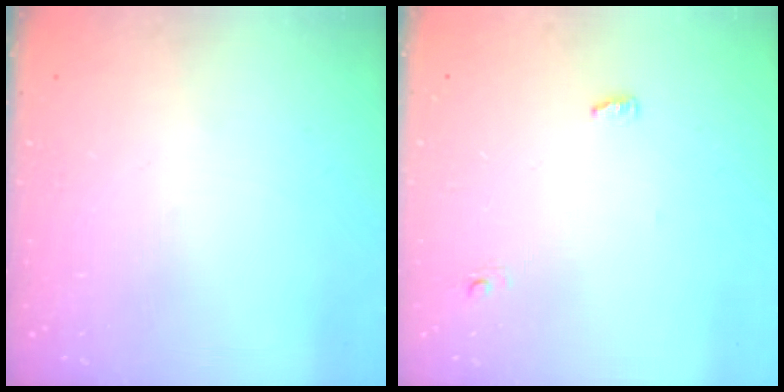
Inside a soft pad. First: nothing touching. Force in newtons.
{"total": 3.5, "press": 3.4, "slide": 0.9}